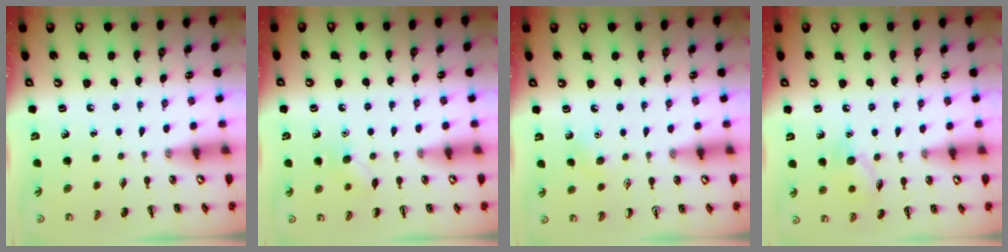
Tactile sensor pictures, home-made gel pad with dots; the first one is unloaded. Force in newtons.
{"total": 5.6, "press": 5.3, "slide": 1.6}
{"total": 6.3, "press": 6.0, "slide": 1.7}
{"total": 8.8, "press": 8.7, "slide": 1.4}